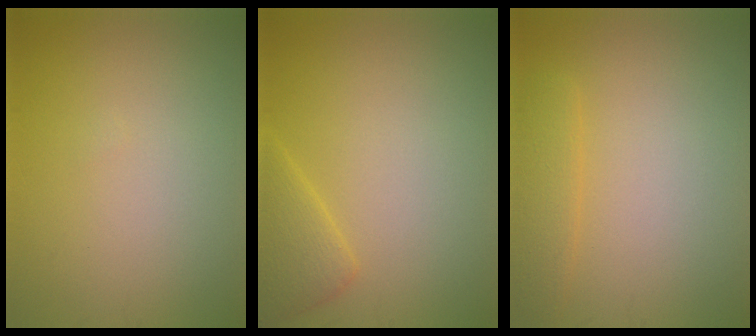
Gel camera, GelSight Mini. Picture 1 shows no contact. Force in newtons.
{"total": 2.7, "press": 2.7, "slide": 0.2}
{"total": 2.1, "press": 2.1, "slide": 0.1}